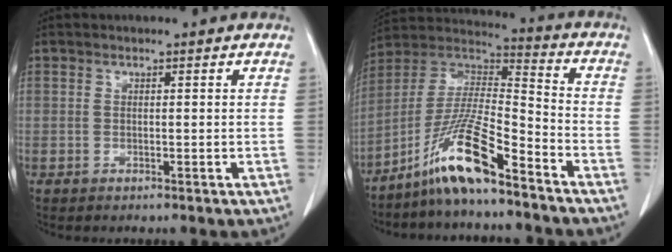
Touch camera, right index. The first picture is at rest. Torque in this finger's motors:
{"motor_torque": [1.41, -0.71, 0.38, 0.21]}